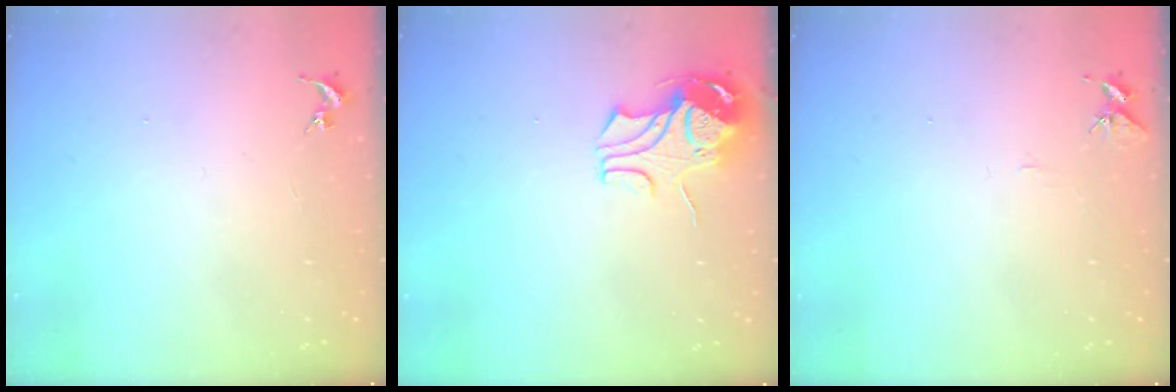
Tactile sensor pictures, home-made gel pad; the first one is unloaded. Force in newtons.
{"total": 9.4, "press": 9.4, "slide": 0.9}
{"total": 6.1, "press": 6.0, "slide": 0.6}